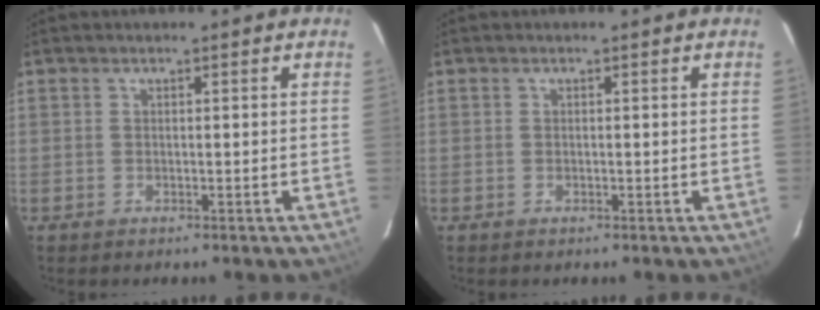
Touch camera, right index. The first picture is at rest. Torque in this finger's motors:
{"motor_torque": [0.08, 0.05, 0.04, 0.01]}